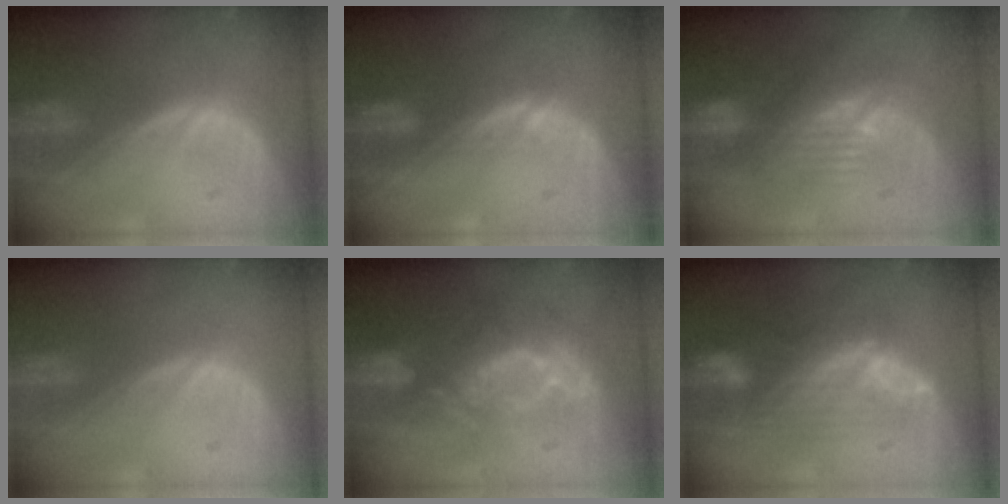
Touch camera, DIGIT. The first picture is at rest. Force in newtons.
{"total": 1.0, "press": 1.0, "slide": 0.2}
{"total": 8.0, "press": 7.2, "slide": 3.3}
{"total": 0.0}
{"total": 9.5, "press": 8.3, "slide": 4.6}
{"total": 8.3, "press": 7.7, "slide": 3.3}